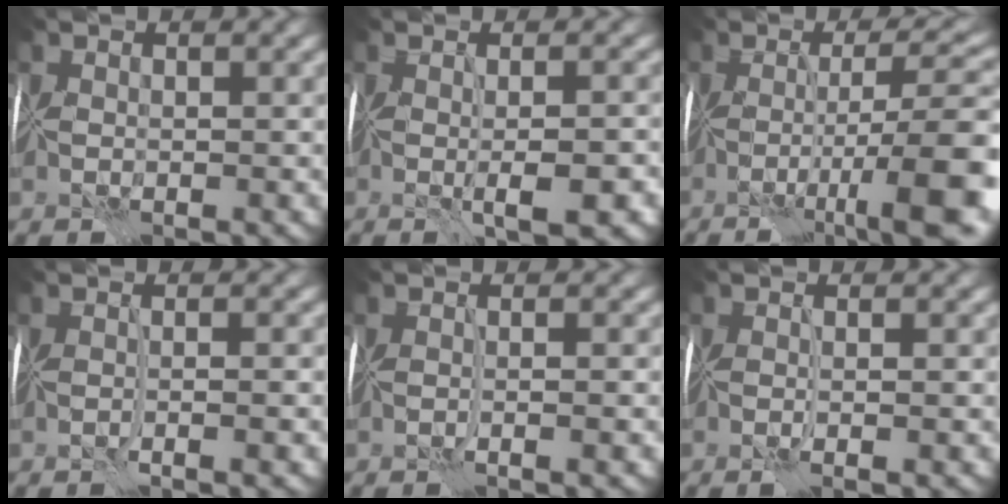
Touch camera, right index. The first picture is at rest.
{"total": 5.1, "force": [-0.9, 1.2, 4.8], "torque": [-0.064, -0.009, -0.008]}
{"total": 11.8, "force": [-3.1, 2.7, 11.1], "torque": [-0.152, -0.001, -0.044]}
{"total": 2.5, "force": [-0.6, 0.4, 2.3], "torque": [-0.028, -0.008, -0.010]}
{"total": 2.1, "force": [-0.4, 0.4, 2.0], "torque": [-0.023, -0.008, -0.006]}
{"total": 2.0, "force": [-0.4, 0.4, 1.9], "torque": [-0.026, -0.009, -0.004]}